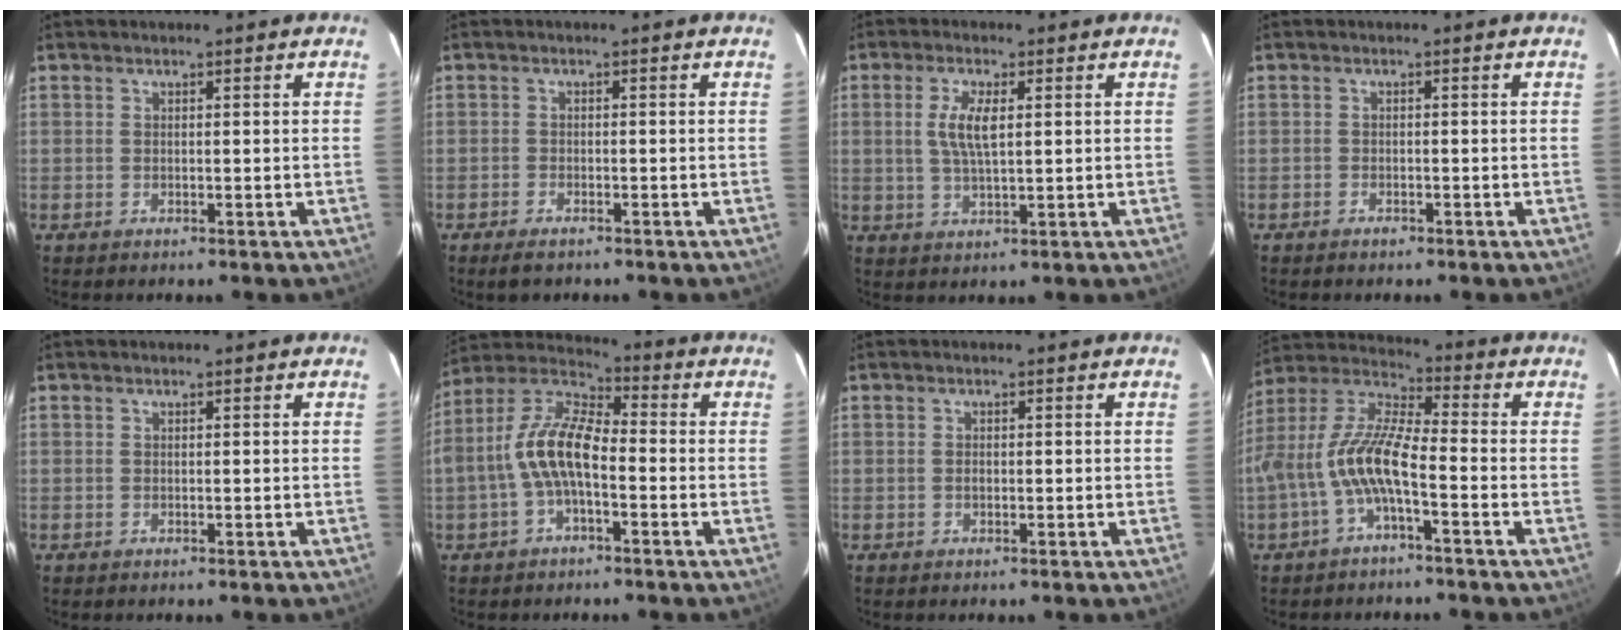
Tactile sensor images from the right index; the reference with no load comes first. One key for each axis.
{"total": 2.8, "fx": -2.1, "fy": 1.2, "fz": 1.3, "tx": -0.034, "ty": -0.004, "tz": -0.038}
{"total": 5.6, "fx": 1.1, "fy": 1.9, "fz": 5.2, "tx": -0.103, "ty": 0.002, "tz": 0.021}
{"total": 1.3, "fx": -1.0, "fy": 0.7, "fz": 0.3, "tx": -0.010, "ty": 0.002, "tz": -0.020}
{"total": 0.0}
{"total": 10.8, "fx": -2.6, "fy": 4.6, "fz": 9.4, "tx": -0.203, "ty": 0.018, "tz": -0.052}
{"total": 0.8, "fx": -0.2, "fy": 0.6, "fz": 0.5, "tx": -0.008, "ty": 0.002, "tz": -0.004}
{"total": 10.5, "fx": -3.6, "fy": 2.5, "fz": 9.5, "tx": -0.209, "ty": 0.010, "tz": -0.070}